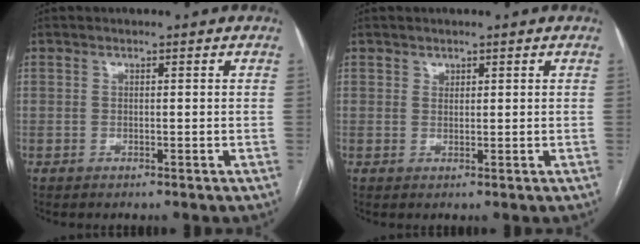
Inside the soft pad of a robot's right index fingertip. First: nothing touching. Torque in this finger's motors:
{"motor_torque": [-0.08, 0.02, 0.00, 0.00]}